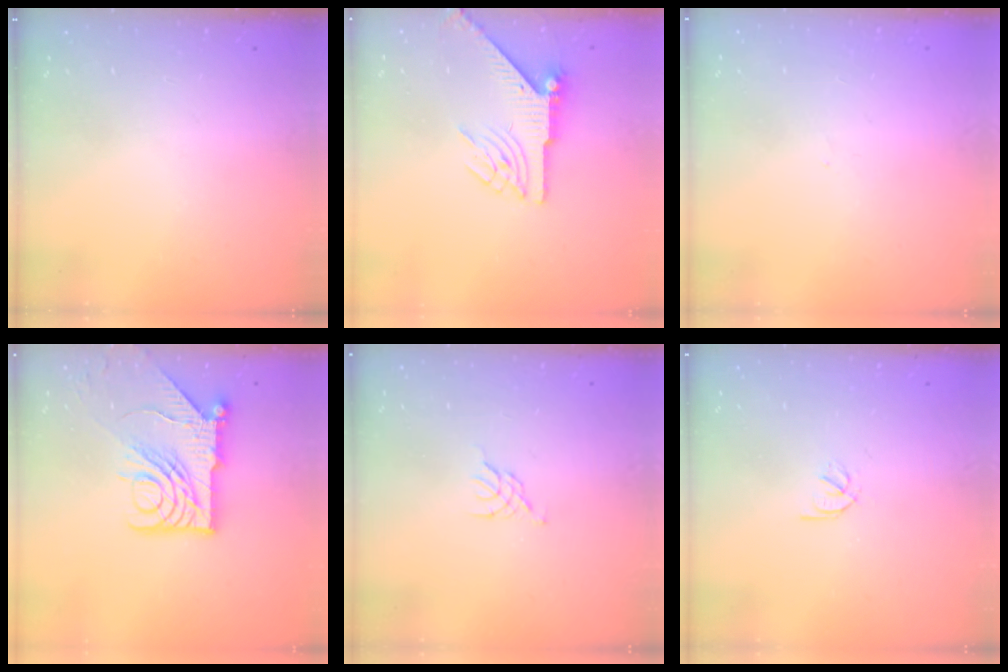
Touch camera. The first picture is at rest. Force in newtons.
{"total": 6.5, "press": 6.4, "slide": 1.0}
{"total": 0.0}
{"total": 14.5, "press": 14.4, "slide": 1.7}
{"total": 0.8, "press": 0.7, "slide": 0.3}
{"total": 2.0, "press": 2.0, "slide": 0.3}